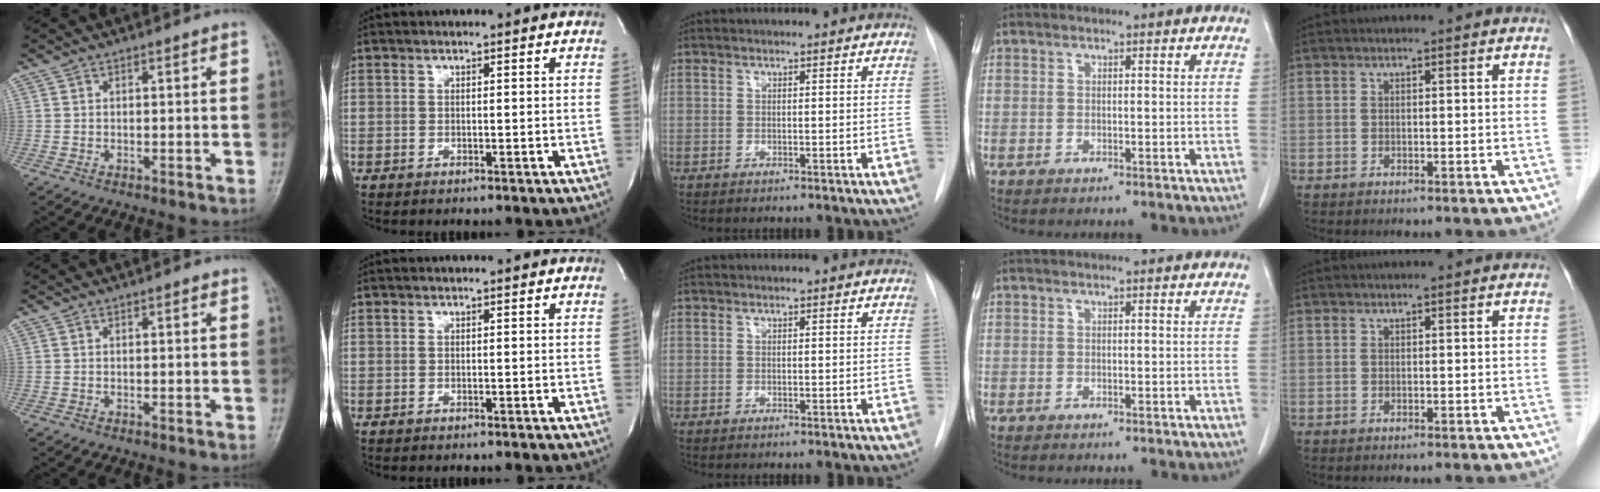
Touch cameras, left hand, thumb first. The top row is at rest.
{}